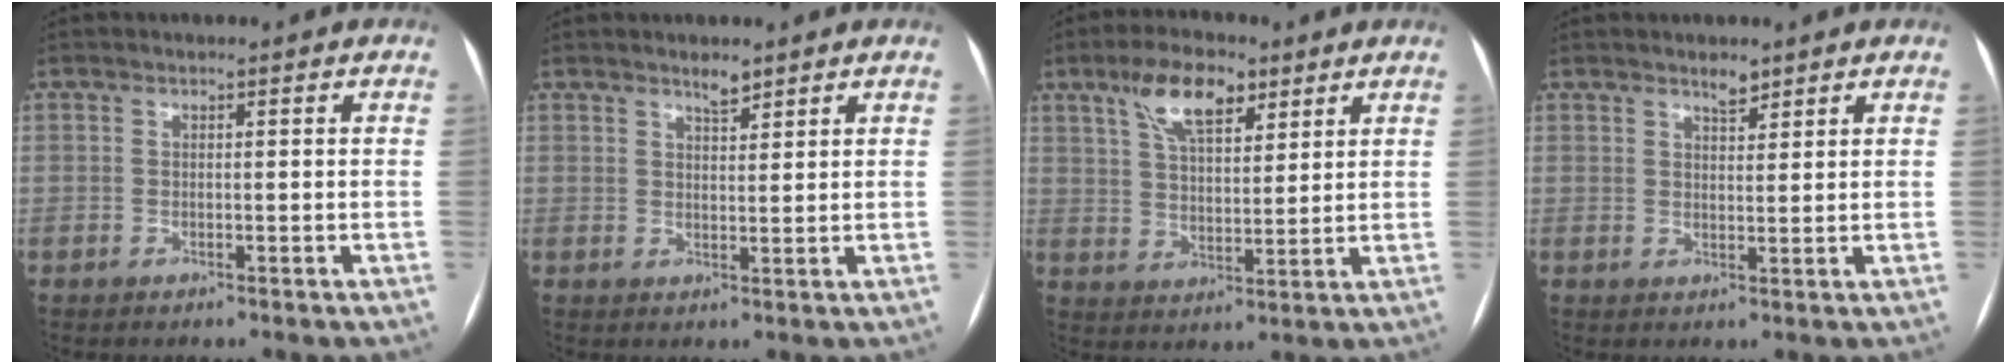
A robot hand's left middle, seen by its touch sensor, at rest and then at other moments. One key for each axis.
{"total": 2.3, "fx": 1.9, "fy": 0.5, "fz": 1.1, "tx": -0.020, "ty": -0.002, "tz": 0.033}
{"total": 9.3, "fx": 5.6, "fy": 3.6, "fz": 6.5, "tx": -0.125, "ty": 0.016, "tz": 0.104}
{"total": 2.3, "fx": 1.9, "fy": 0.7, "fz": 1.0, "tx": -0.020, "ty": -0.002, "tz": 0.032}